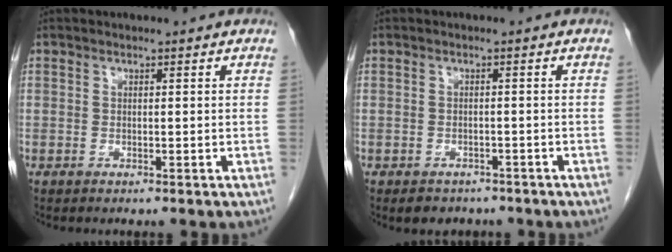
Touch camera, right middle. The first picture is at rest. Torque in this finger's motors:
{"motor_torque": [0.36, -0.24, 0.00, 0.00]}